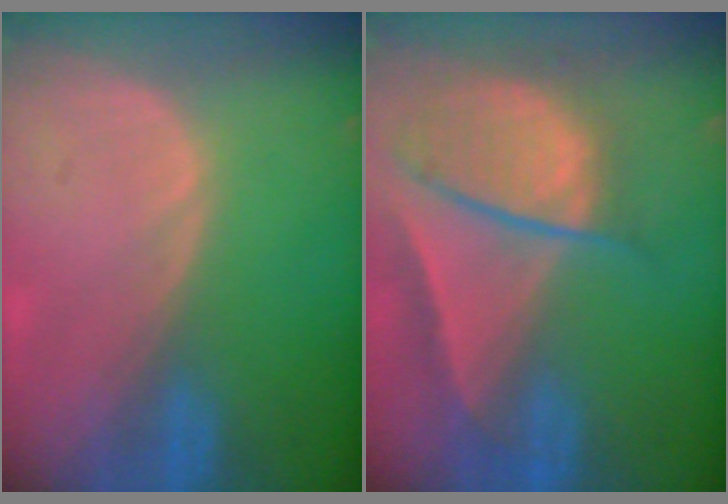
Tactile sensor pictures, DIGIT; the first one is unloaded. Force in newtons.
{"total": 9.6, "press": 8.1, "slide": 5.1}